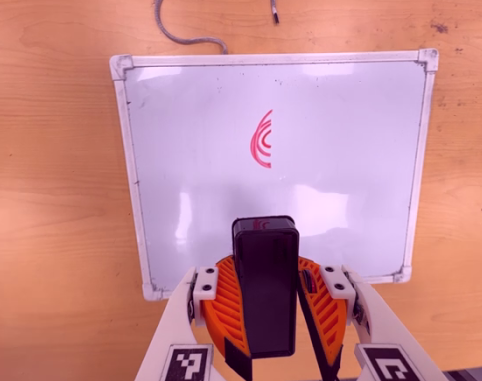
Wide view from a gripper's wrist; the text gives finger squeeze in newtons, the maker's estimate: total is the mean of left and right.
{"total": 10.8, "left": 11.1, "right": 10.5}